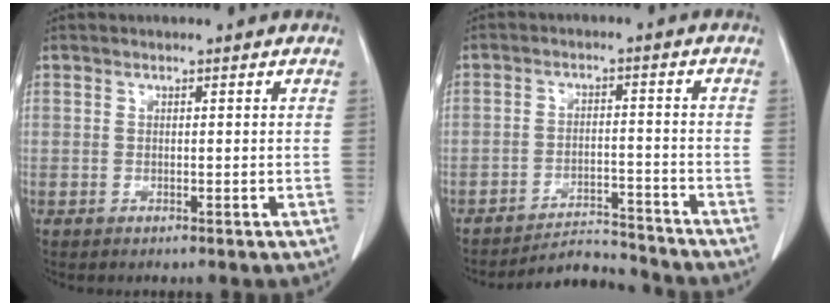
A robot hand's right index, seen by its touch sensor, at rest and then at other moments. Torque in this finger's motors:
{"motor_torque": [-0.63, -0.56, -0.17, -0.06]}